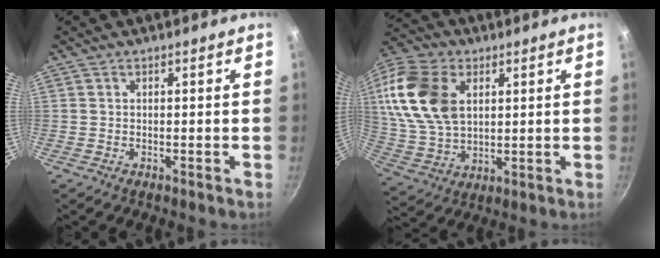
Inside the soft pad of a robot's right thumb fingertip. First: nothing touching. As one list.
[{"total": 19.8, "force": [5.4, 13.1, 13.8], "torque": [-0.269, -0.004, 0.106]}]